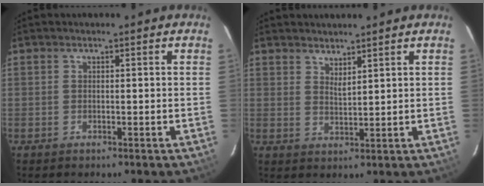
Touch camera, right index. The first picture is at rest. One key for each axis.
{"total": 2.7, "fx": 2.4, "fy": 0.5, "fz": 1.2, "tx": -0.019, "ty": 0.001, "tz": 0.041}